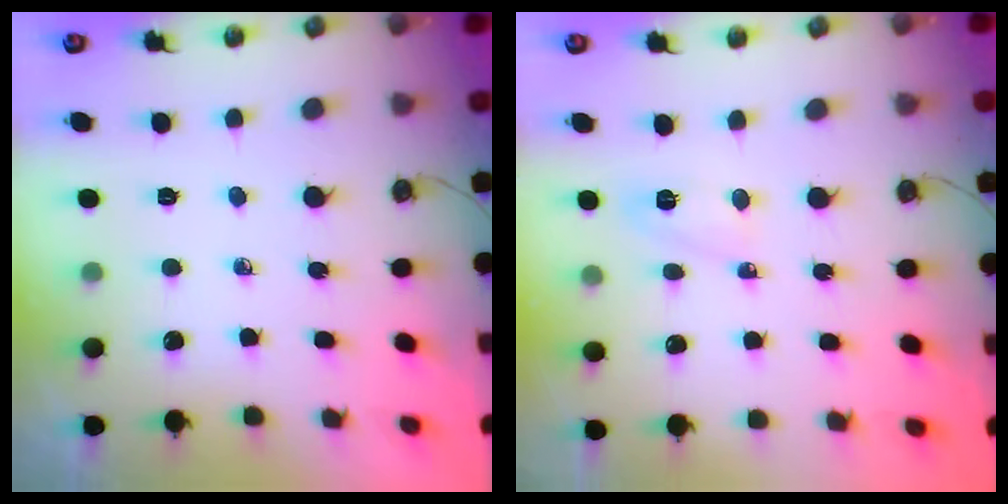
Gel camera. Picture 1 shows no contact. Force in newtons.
{"total": 3.9, "press": 3.9, "slide": 0.4}